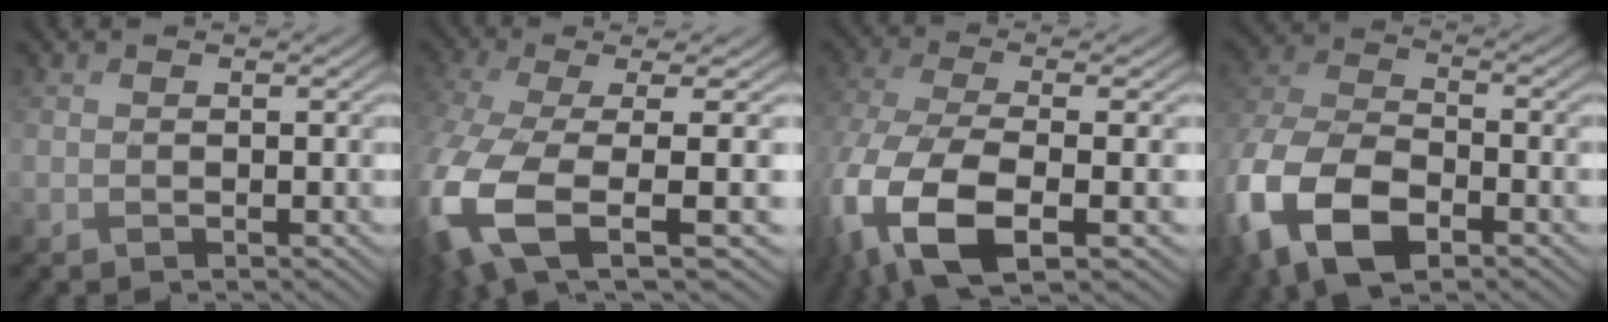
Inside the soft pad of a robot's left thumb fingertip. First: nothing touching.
{"total": 13.0, "force": [-3.3, 4.6, 11.6], "torque": [-0.285, -0.036, -0.048]}
{"total": 13.9, "force": [-5.7, 5.7, 11.3], "torque": [-0.301, -0.045, -0.083]}
{"total": 13.8, "force": [-6.3, 7.7, 9.6], "torque": [-0.254, -0.037, -0.117]}